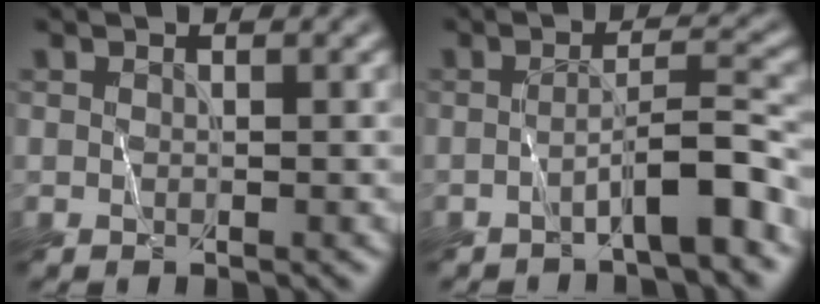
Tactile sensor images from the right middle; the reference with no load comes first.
{"total": 3.8, "force": [-2.0, 0.4, 3.2], "torque": [-0.052, 0.016, -0.040]}